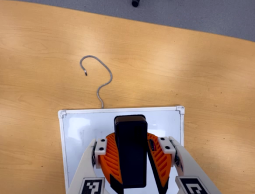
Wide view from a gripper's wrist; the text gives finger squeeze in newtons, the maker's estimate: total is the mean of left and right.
{"total": 12.9, "left": 11.7, "right": 14.0}